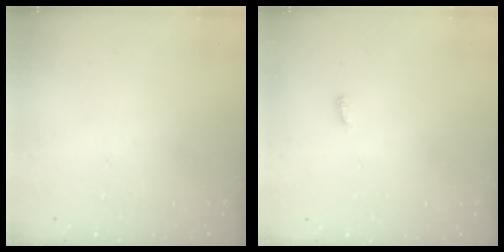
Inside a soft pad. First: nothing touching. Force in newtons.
{"total": 2.9, "press": 2.9, "slide": 0.3}